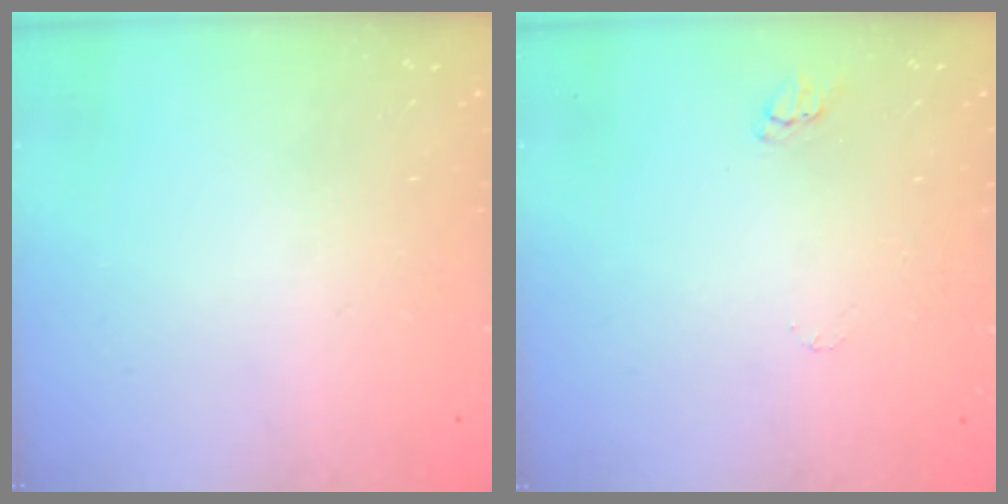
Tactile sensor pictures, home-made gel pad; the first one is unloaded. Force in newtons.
{"total": 3.2, "press": 3.2, "slide": 0.3}